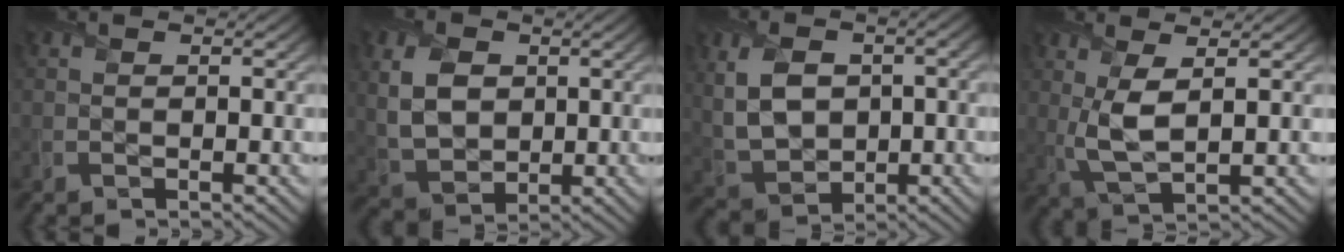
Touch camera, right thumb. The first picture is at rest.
{"total": 7.7, "force": [1.6, 5.7, 5.0], "torque": [-0.141, 0.005, 0.032]}
{"total": 9.3, "force": [1.1, 6.2, 6.8], "torque": [-0.179, -0.004, 0.038]}
{"total": 5.1, "force": [1.2, 1.7, 4.7], "torque": [-0.112, -0.004, 0.026]}